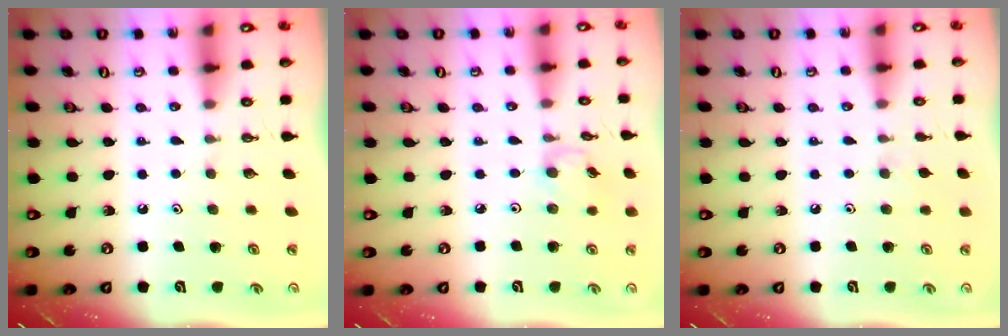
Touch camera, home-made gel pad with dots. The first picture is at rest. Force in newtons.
{"total": 2.9, "press": 2.9, "slide": 0.1}
{"total": 2.7, "press": 2.6, "slide": 0.5}